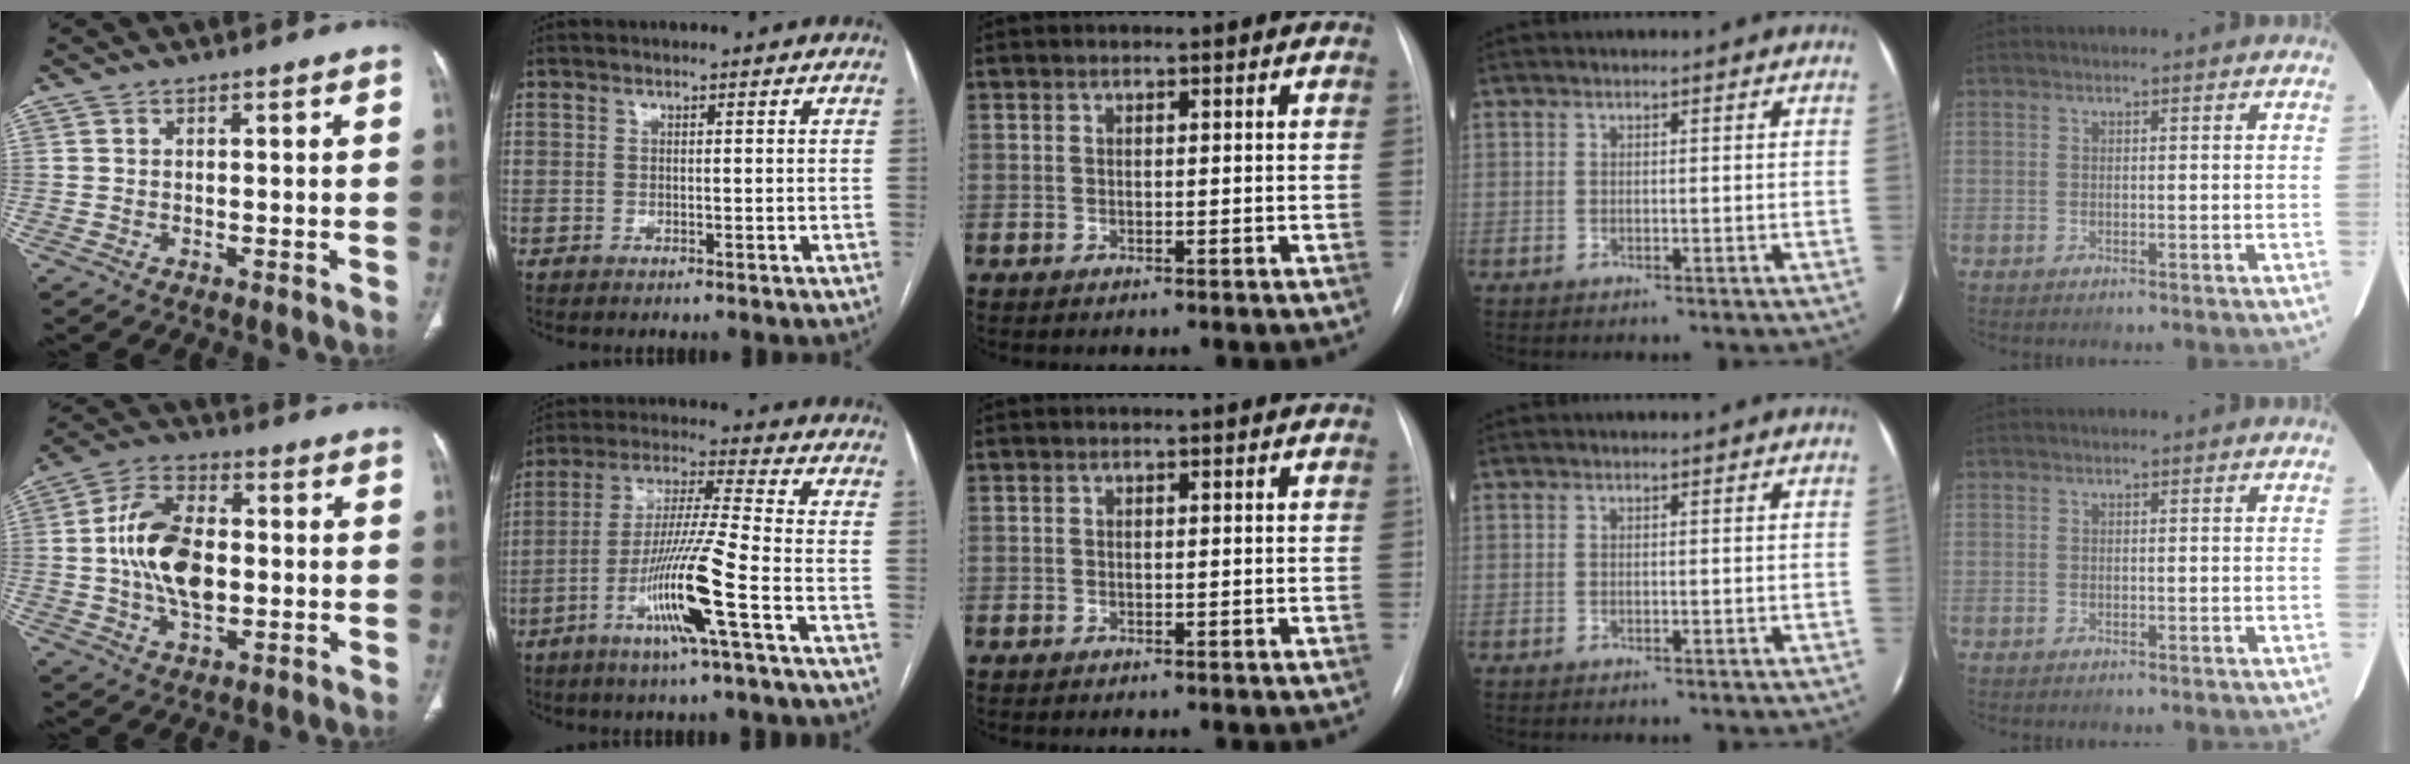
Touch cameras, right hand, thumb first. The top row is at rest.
{"thumb": {"total": 14.1, "force": [-0.2, 8.2, 11.4], "torque": [-0.203, 0.016, -0.005]}, "index": {"total": 12.8, "force": [-5.3, -1.3, 11.6], "torque": [-0.230, -0.011, -0.103]}}